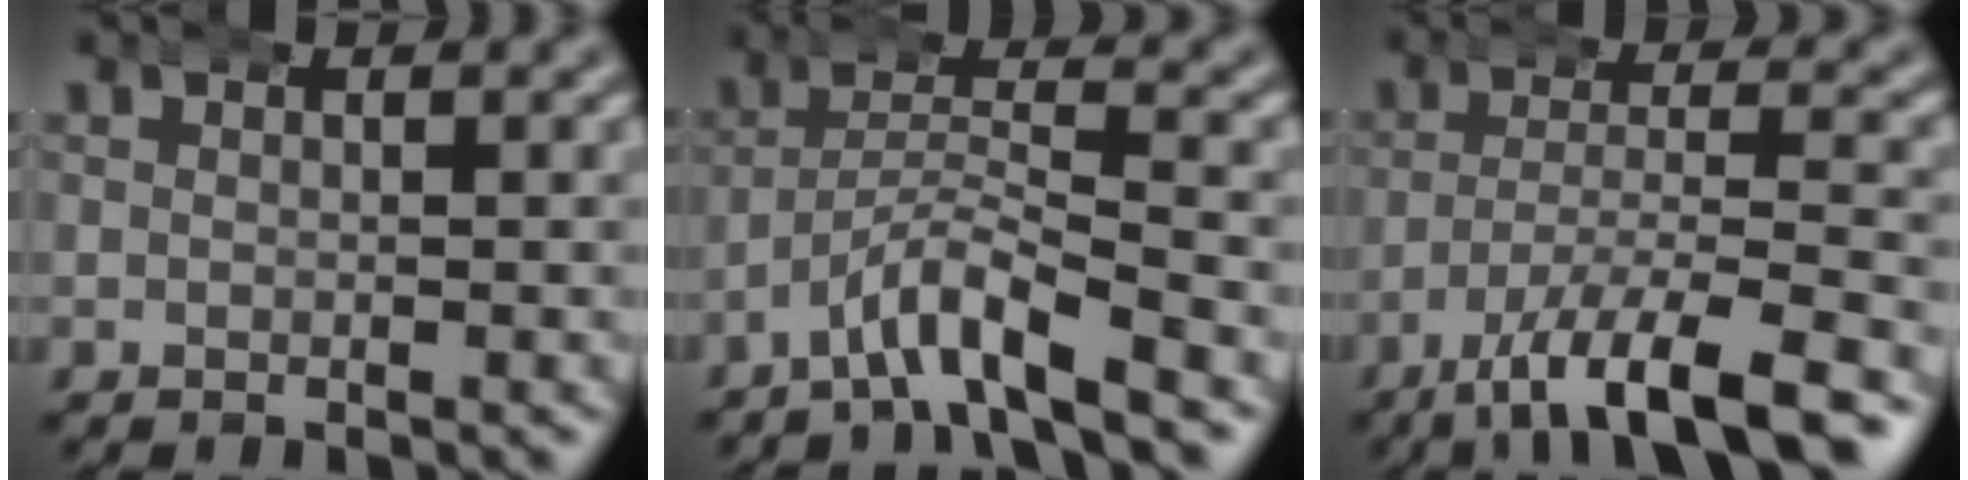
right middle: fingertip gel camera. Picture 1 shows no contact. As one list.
[{"total": 4.9, "force": [-3.7, 1.1, 3.0], "torque": [-0.052, 0.003, -0.067]}, {"total": 8.0, "force": [-5.3, 1.9, 5.7], "torque": [-0.100, -0.015, -0.079]}]